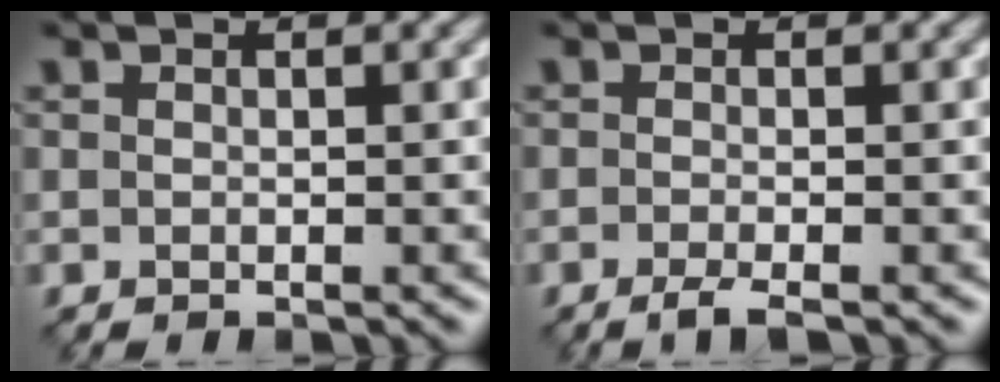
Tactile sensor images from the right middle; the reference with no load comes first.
{"total": 1.6, "force": [-1.1, 0.2, 1.1], "torque": [-0.019, -0.004, -0.030]}